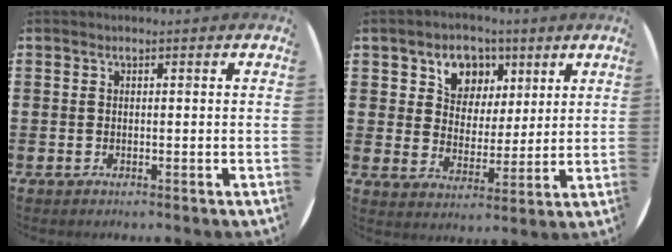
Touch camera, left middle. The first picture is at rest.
{"total": 6.1, "force": [3.5, 4.9, 0.8], "torque": [-0.042, -0.001, 0.059]}